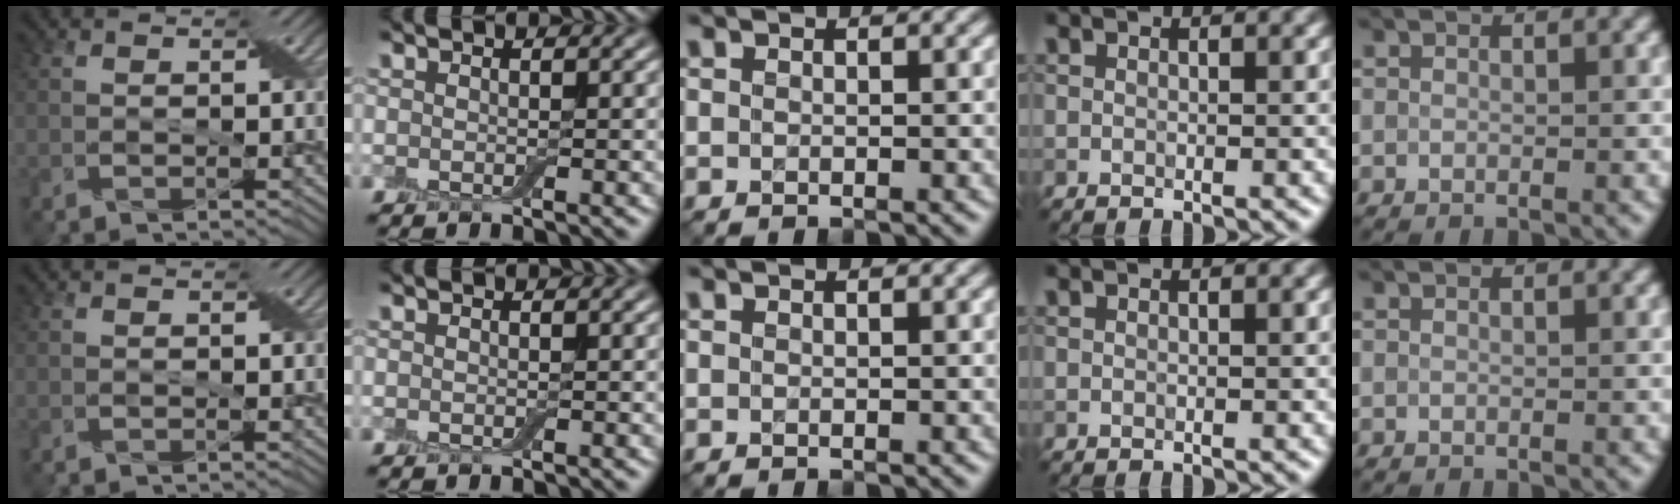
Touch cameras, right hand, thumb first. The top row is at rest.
{}